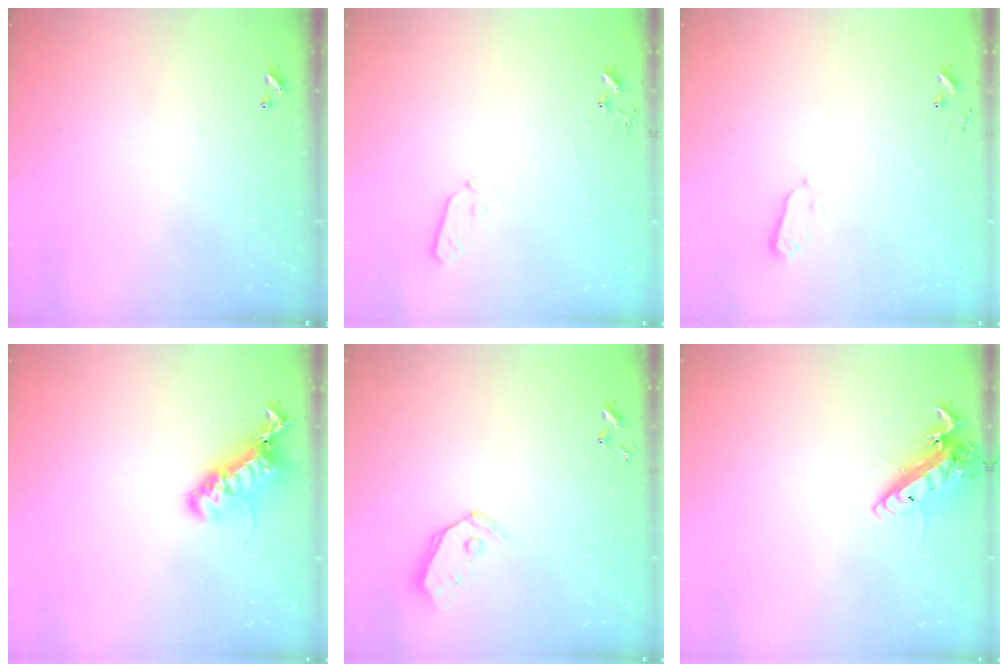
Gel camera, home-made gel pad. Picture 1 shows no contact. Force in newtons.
{"total": 4.8, "press": 4.7, "slide": 0.7}
{"total": 2.9, "press": 2.9, "slide": 0.4}
{"total": 18.4, "press": 18.4, "slide": 0.6}
{"total": 6.9, "press": 6.9, "slide": 0.7}
{"total": 14.8, "press": 14.5, "slide": 2.8}